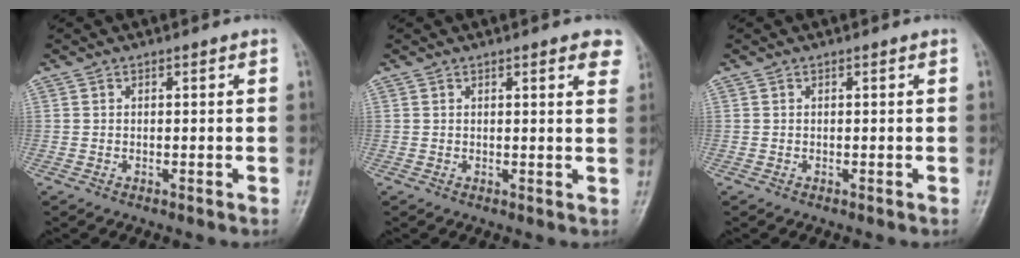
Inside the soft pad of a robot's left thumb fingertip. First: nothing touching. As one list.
[{"total": 4.9, "force": [3.1, 1.3, 3.6], "torque": [-0.022, -0.005, 0.029]}, {"total": 0.0}]